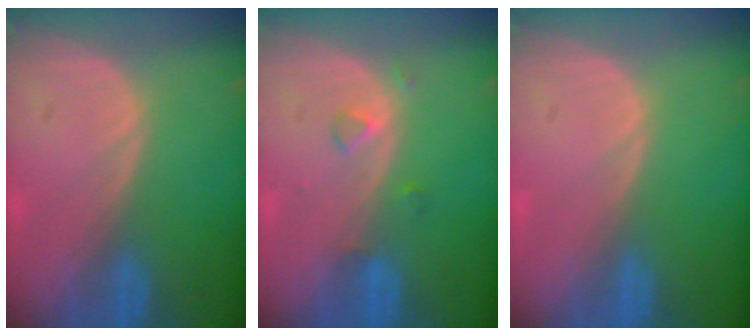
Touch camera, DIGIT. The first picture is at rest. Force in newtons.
{"total": 1.8, "press": 1.8, "slide": 0.1}
{"total": 0.0}